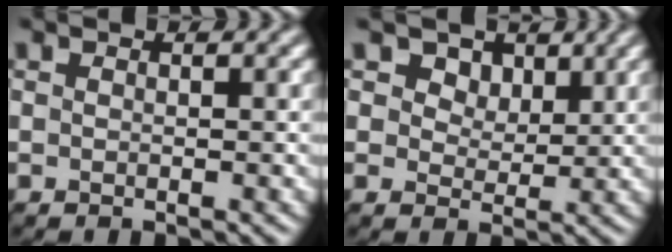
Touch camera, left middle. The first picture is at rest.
{"total": 3.1, "force": [2.0, 2.2, 0.9], "torque": [-0.029, -0.011, 0.033]}